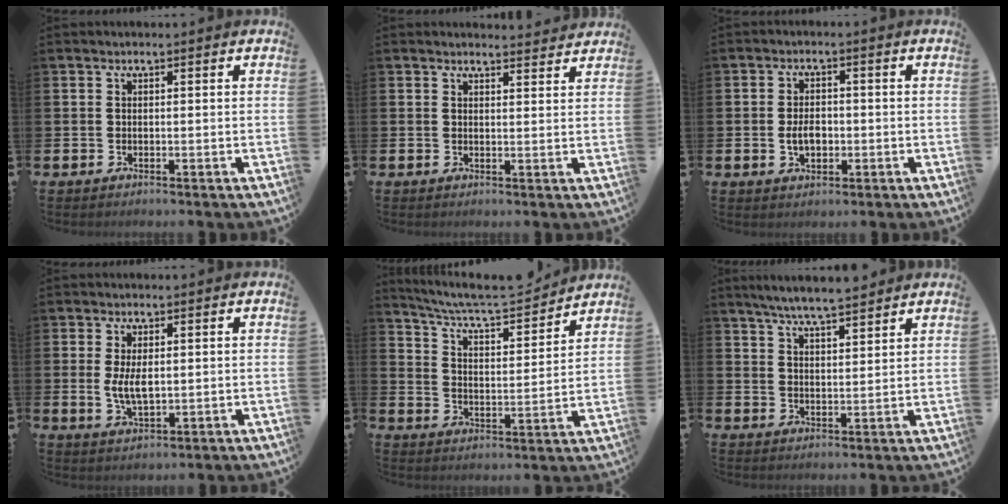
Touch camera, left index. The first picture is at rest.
{"total": 2.4, "force": [2.4, 0.3, -0.1], "torque": [0.006, -0.015, 0.042]}
{"total": 3.2, "force": [-0.5, 2.1, 2.4], "torque": [-0.027, -0.003, -0.015]}
{"total": 4.1, "force": [0.5, 1.9, 3.6], "torque": [-0.061, 0.000, 0.006]}
{"total": 7.8, "force": [7.4, 1.0, 2.4], "torque": [-0.079, -0.053, 0.127]}
{"total": 5.9, "force": [5.7, 0.4, 1.6], "torque": [-0.044, -0.023, 0.102]}